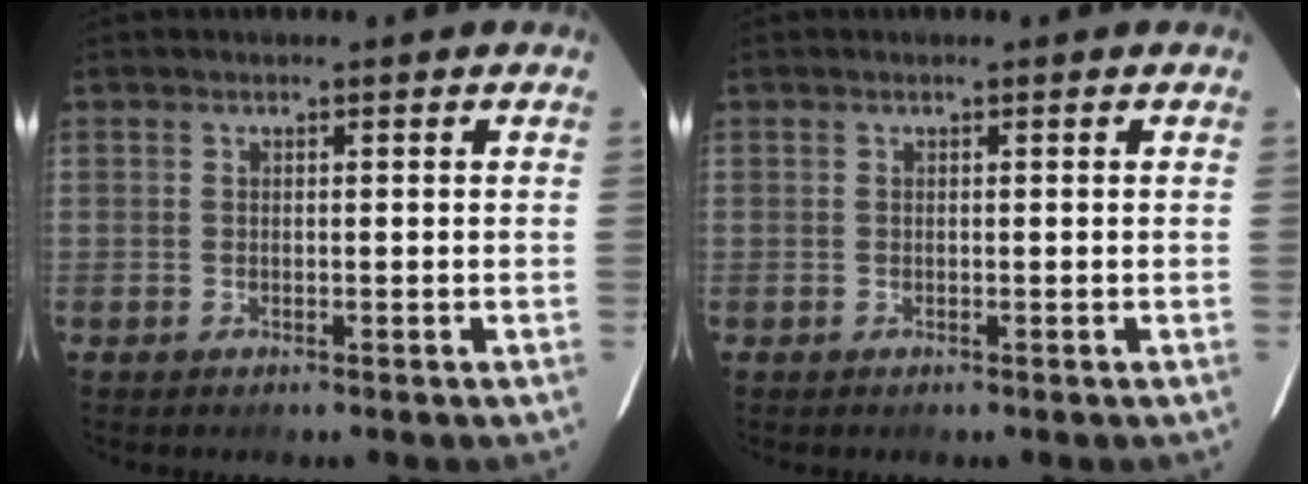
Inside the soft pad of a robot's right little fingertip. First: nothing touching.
{"total": 0.0}